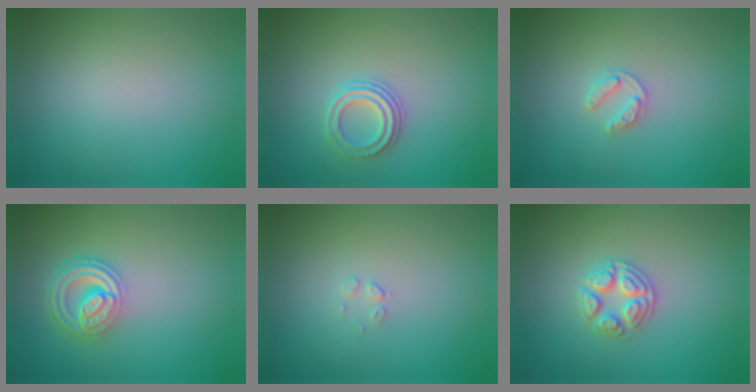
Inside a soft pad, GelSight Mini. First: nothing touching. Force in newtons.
{"total": 2.5, "press": 2.2, "slide": 1.2}
{"total": 1.6, "press": 1.6, "slide": 0.3}
{"total": 4.6, "press": 3.4, "slide": 3.0}
{"total": 0.5, "press": 0.2, "slide": 0.5}
{"total": 2.5, "press": 2.5, "slide": 0.4}